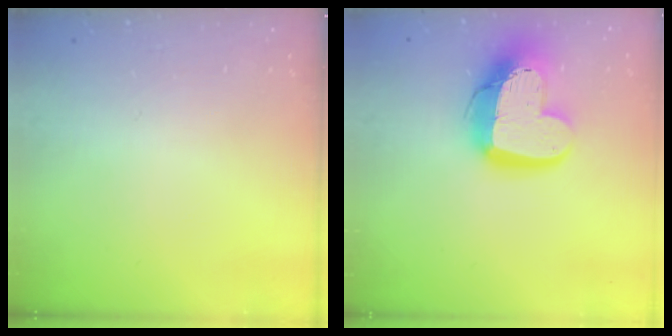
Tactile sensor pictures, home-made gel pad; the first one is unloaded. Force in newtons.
{"total": 17.3, "press": 17.3, "slide": 1.6}